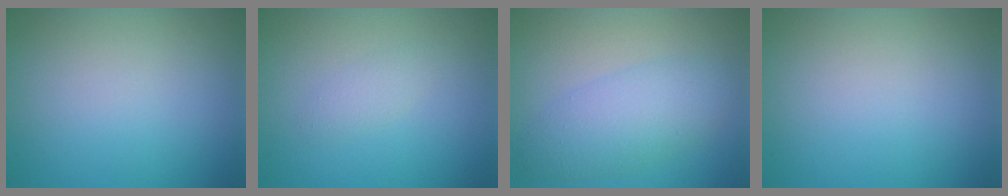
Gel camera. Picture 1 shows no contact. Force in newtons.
{"total": 1.2, "press": 1.2, "slide": 0.0}
{"total": 4.3, "press": 4.3, "slide": 0.0}
{"total": 0.0}